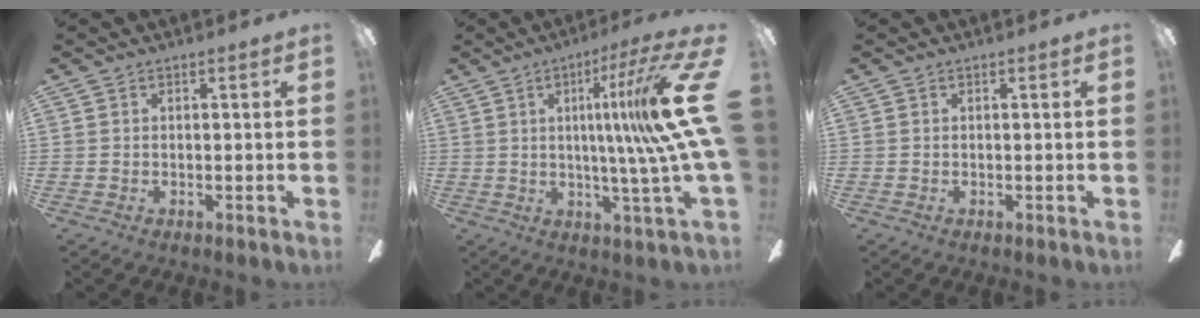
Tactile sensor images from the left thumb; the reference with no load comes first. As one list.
[{"total": 17.8, "force": [3.0, -0.6, 17.6], "torque": [-0.280, -0.016, 0.034]}, {"total": 0.0}]